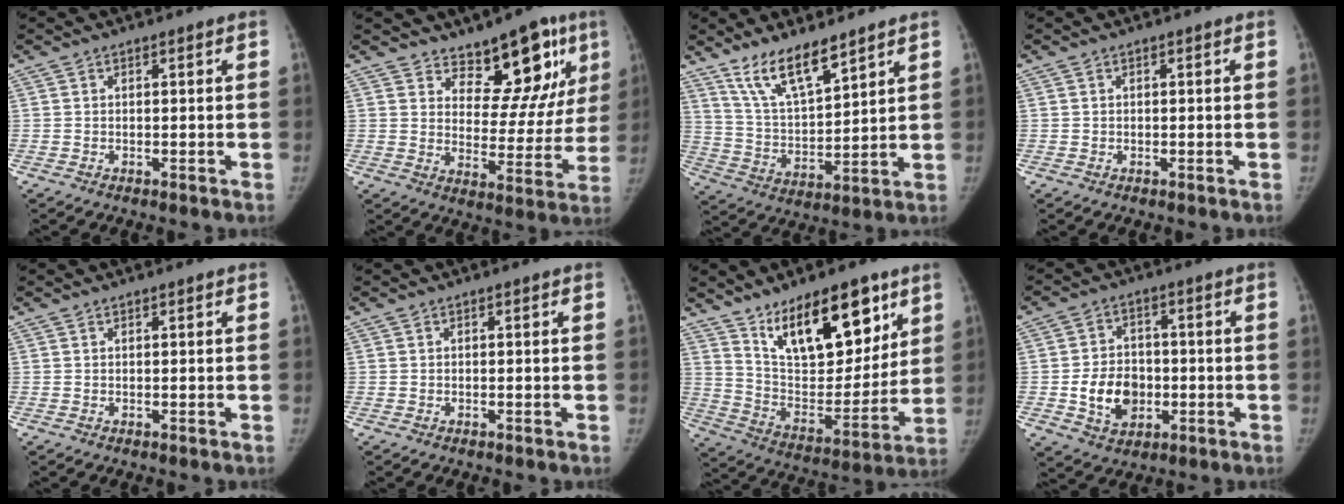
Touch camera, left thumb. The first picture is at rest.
{"total": 14.3, "force": [9.6, 6.9, 8.0], "torque": [-0.037, -0.064, 0.139]}
{"total": 11.8, "force": [8.7, 3.5, 7.2], "torque": [-0.109, -0.056, 0.177]}
{"total": 0.0}
{"total": 0.0}
{"total": 0.0}
{"total": 21.4, "force": [12.6, 9.8, 14.2], "torque": [-0.169, -0.064, 0.225]}
{"total": 9.9, "force": [-1.9, 7.7, 5.9], "torque": [-0.066, 0.011, -0.026]}